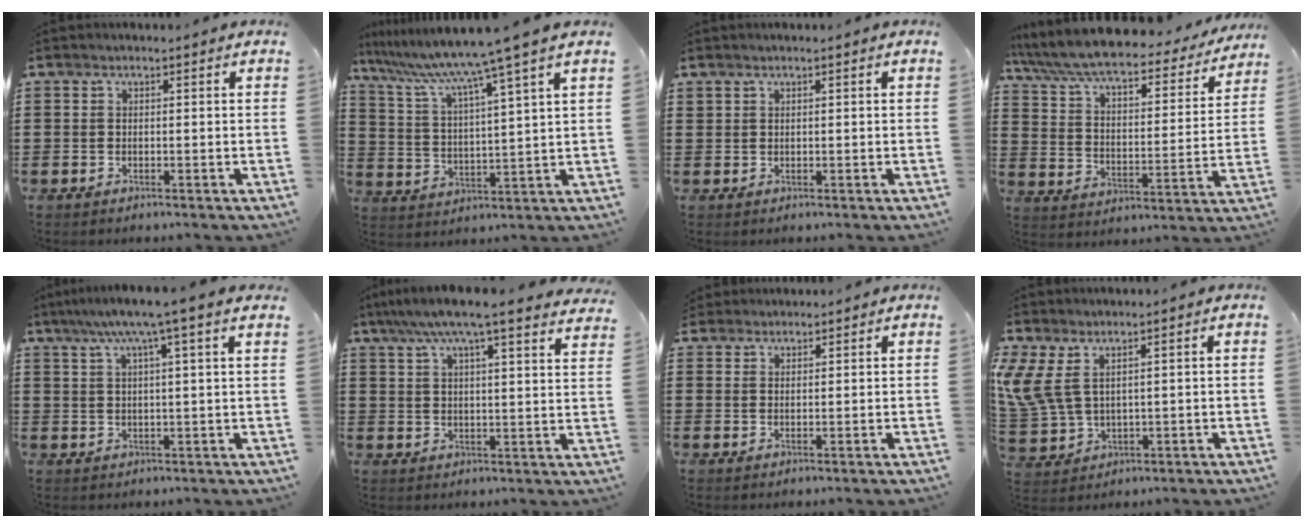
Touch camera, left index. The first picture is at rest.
{"total": 8.8, "force": [7.1, -1.7, 4.8], "torque": [-0.123, -0.052, 0.110]}
{"total": 0.7, "force": [0.6, 0.3, 0.1], "torque": [-0.004, 0.001, 0.012]}
{"total": 7.1, "force": [6.3, 0.8, 3.2], "torque": [-0.091, -0.042, 0.105]}
{"total": 6.3, "force": [4.3, -0.6, 4.6], "torque": [-0.102, -0.003, 0.070]}
{"total": 7.5, "force": [6.3, -0.1, 4.1], "torque": [-0.100, -0.024, 0.108]}
{"total": 1.9, "force": [1.8, 0.5, -0.2], "torque": [-0.003, 0.004, 0.036]}
{"total": 5.6, "force": [2.6, 2.8, 4.1], "torque": [-0.120, -0.010, 0.042]}